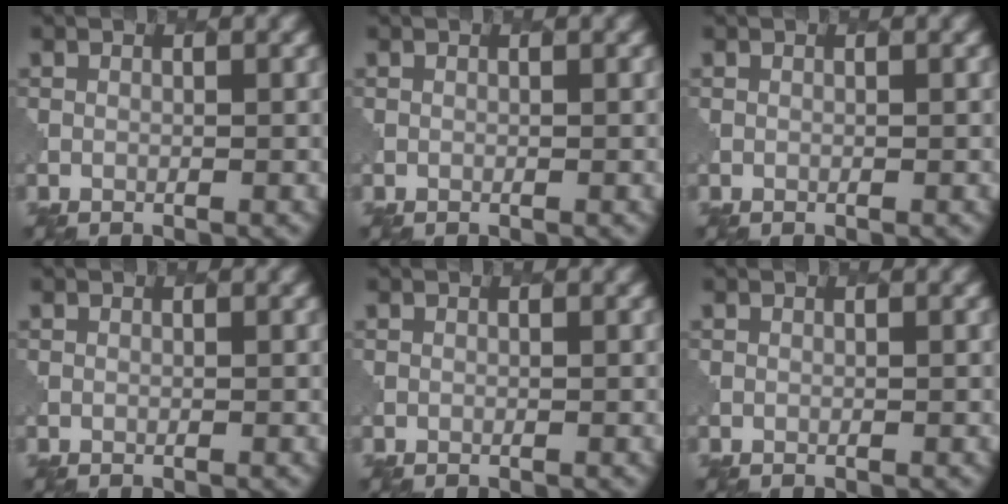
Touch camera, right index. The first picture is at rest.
{"total": 0.0}
{"total": 0.0}
{"total": 0.0}
{"total": 0.0}
{"total": 0.0}